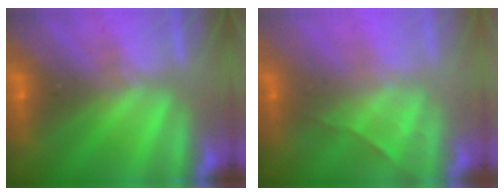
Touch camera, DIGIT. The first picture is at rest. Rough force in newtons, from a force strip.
{"total": 2.3}